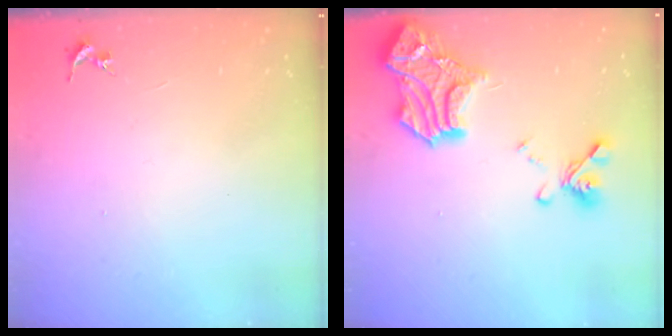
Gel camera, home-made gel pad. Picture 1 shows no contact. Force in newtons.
{"total": 22.9, "press": 22.8, "slide": 2.3}